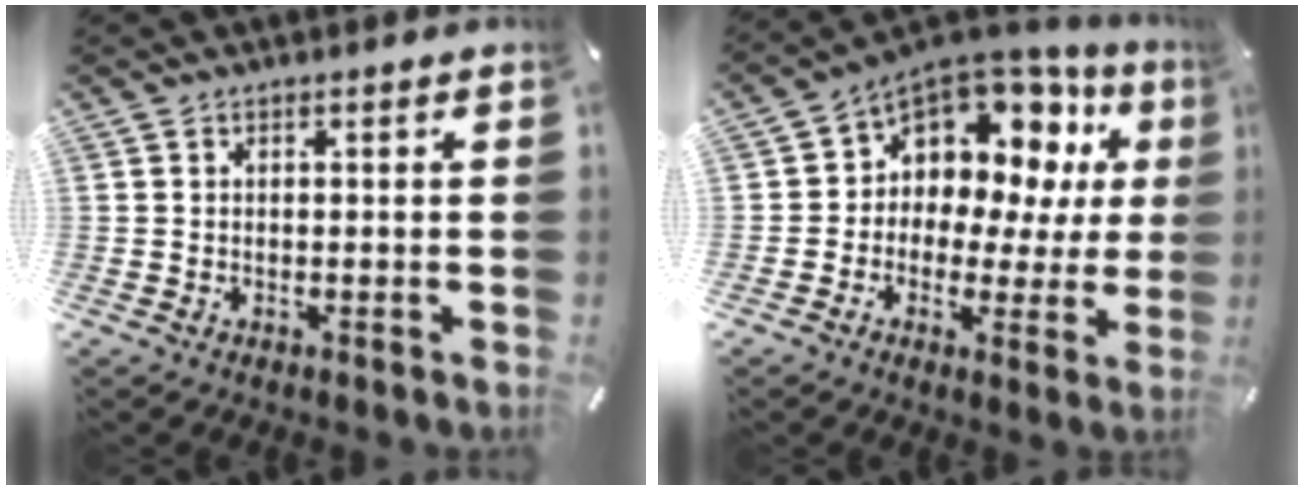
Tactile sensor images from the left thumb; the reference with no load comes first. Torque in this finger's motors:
{"motor_torque": [0.89, 0.85, 0.88, 0.66, 0.11]}